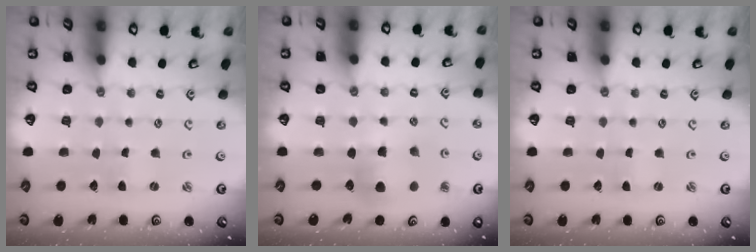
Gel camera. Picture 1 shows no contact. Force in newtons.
{"total": 6.7, "press": 6.7, "slide": 0.6}
{"total": 0.0}